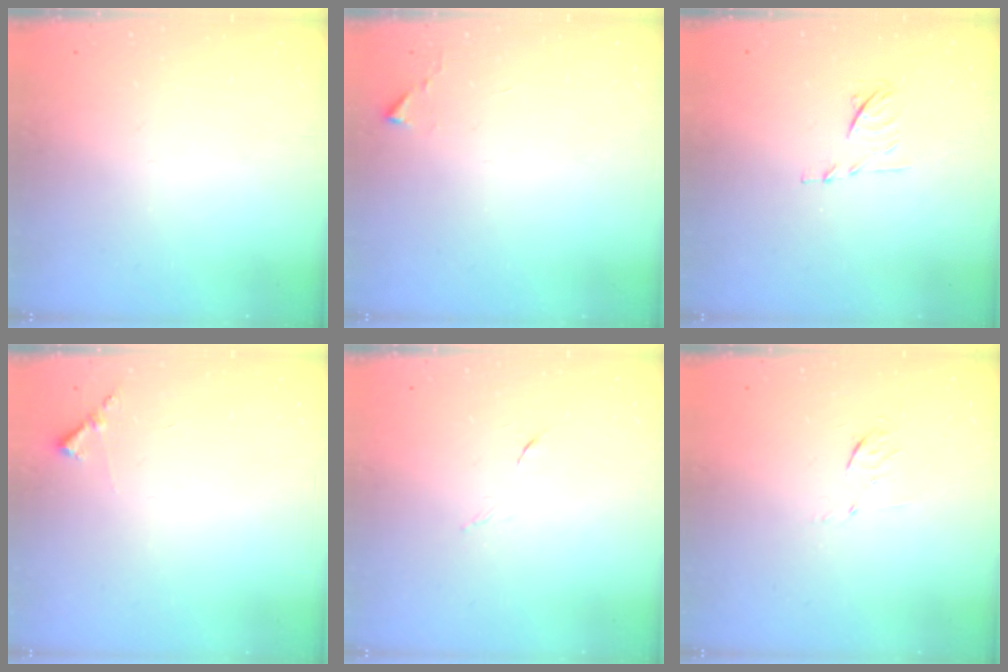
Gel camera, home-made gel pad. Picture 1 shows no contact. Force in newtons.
{"total": 2.7, "press": 2.7, "slide": 0.5}
{"total": 6.6, "press": 6.6, "slide": 0.9}
{"total": 5.8, "press": 5.8, "slide": 0.4}
{"total": 4.1, "press": 4.0, "slide": 1.1}
{"total": 4.0, "press": 3.7, "slide": 1.3}